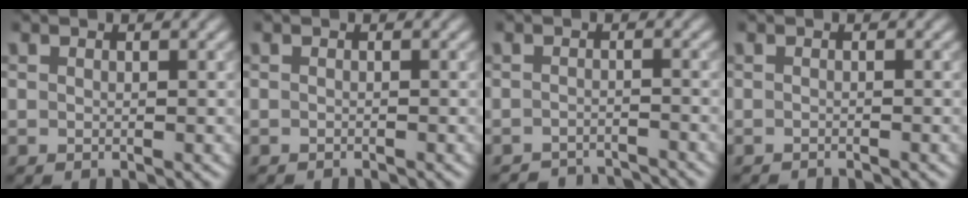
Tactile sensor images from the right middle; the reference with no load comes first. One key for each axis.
{"total": 0.6, "fx": -0.6, "fy": 0.0, "fz": 0.1, "tx": -0.001, "ty": -0.005, "tz": -0.012}
{"total": 3.9, "fx": -3.8, "fy": 0.5, "fz": 0.6, "tx": -0.004, "ty": -0.003, "tz": -0.059}
{"total": 0.9, "fx": -0.9, "fy": 0.1, "fz": 0.1, "tx": -0.001, "ty": -0.006, "tz": -0.017}